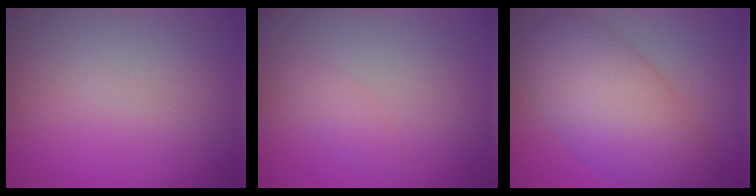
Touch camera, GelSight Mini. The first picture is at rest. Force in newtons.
{"total": 1.3, "press": 1.3, "slide": 0.0}
{"total": 7.2, "press": 7.2, "slide": 0.3}